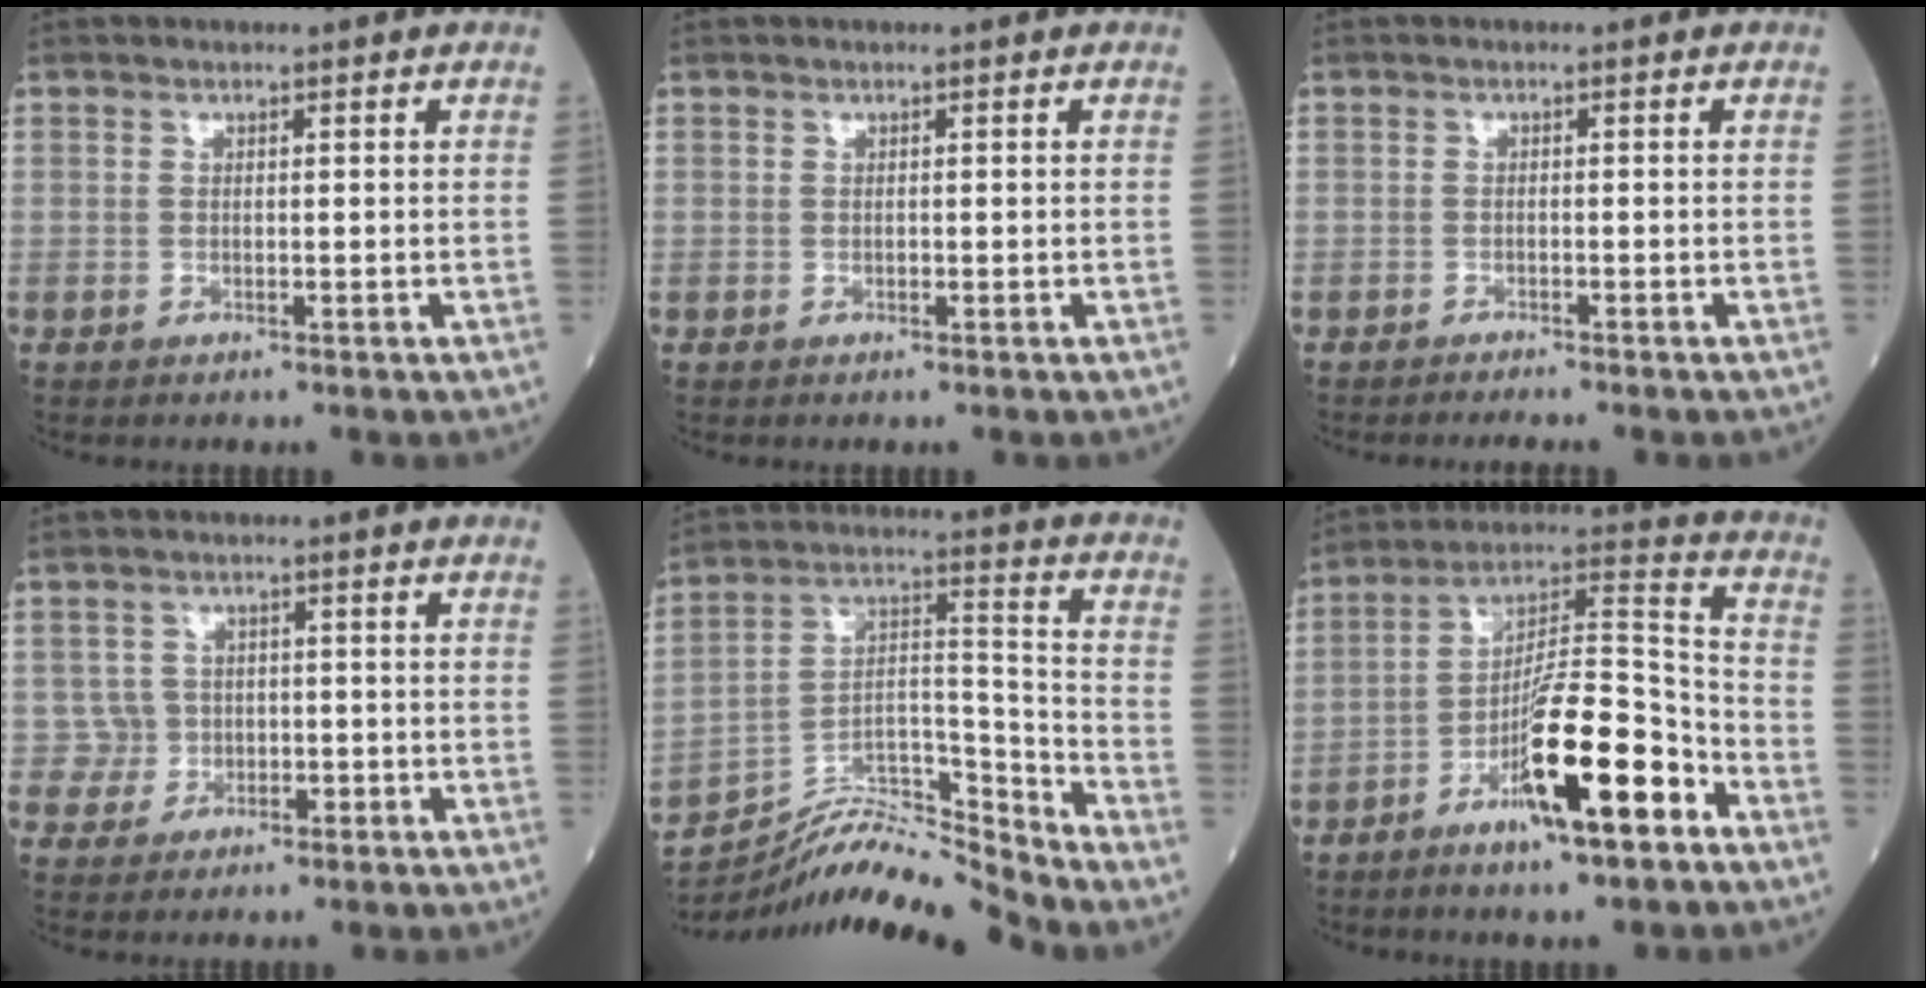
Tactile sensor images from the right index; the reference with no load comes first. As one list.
[{"total": 0.0}, {"total": 2.3, "force": [-2.1, -0.3, 0.9], "torque": [-0.013, -0.002, -0.026]}, {"total": 3.0, "force": [-0.6, 2.9, -0.3], "torque": [0.019, 0.012, -0.008]}, {"total": 12.3, "force": [-12.0, -1.2, 2.1], "torque": [-0.036, 0.053, -0.216]}, {"total": 15.5, "force": [-7.8, 2.1, 13.2], "torque": [-0.231, -0.001, -0.131]}]